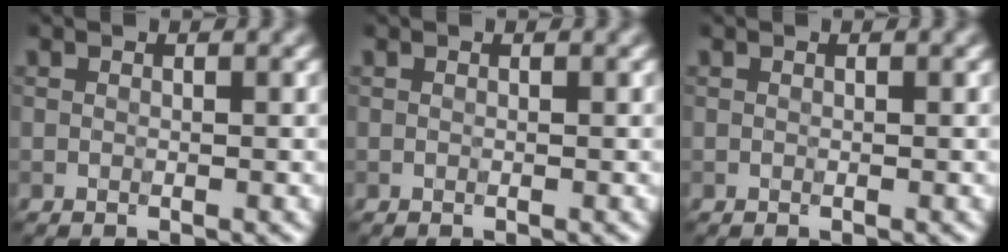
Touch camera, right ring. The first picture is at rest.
{"total": 0.0}
{"total": 0.0}